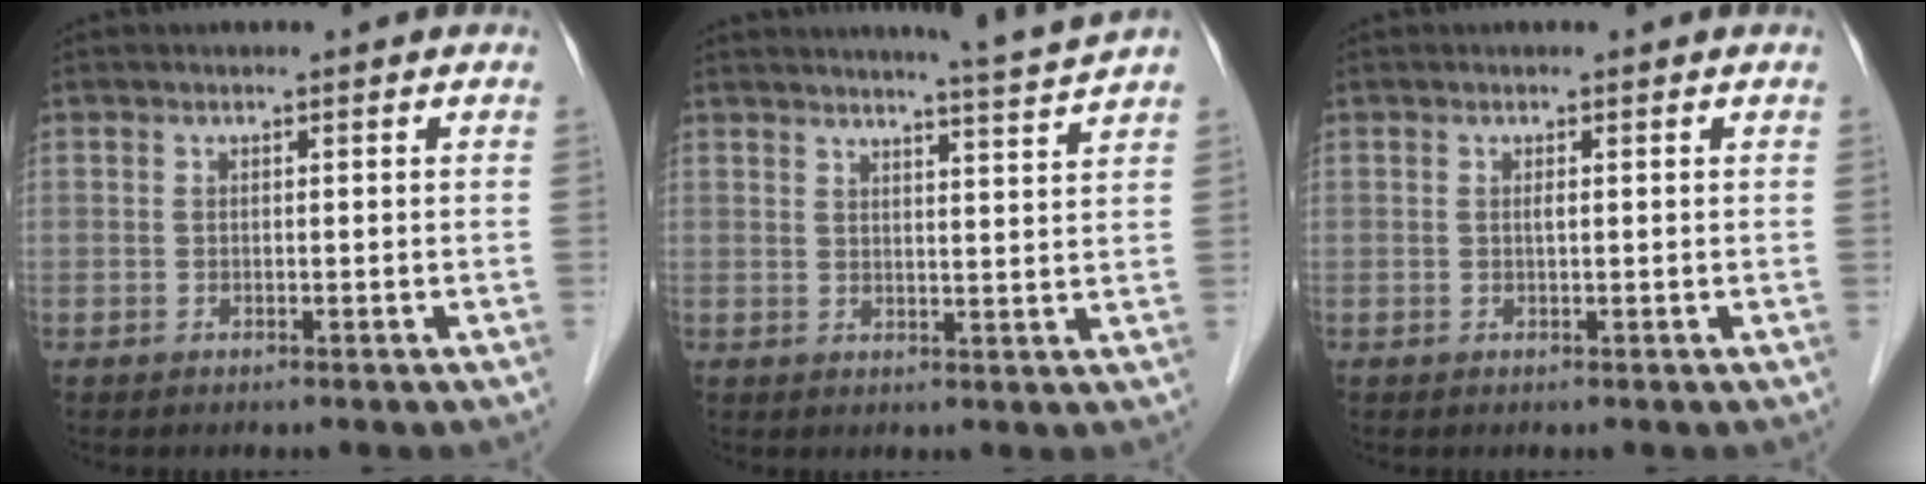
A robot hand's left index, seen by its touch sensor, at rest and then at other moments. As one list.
[{"total": 6.1, "force": [5.6, -2.2, 1.0], "torque": [-0.026, -0.030, 0.074]}, {"total": 0.5, "force": [0.1, 0.0, 0.5], "torque": [-0.011, 0.001, 0.003]}]